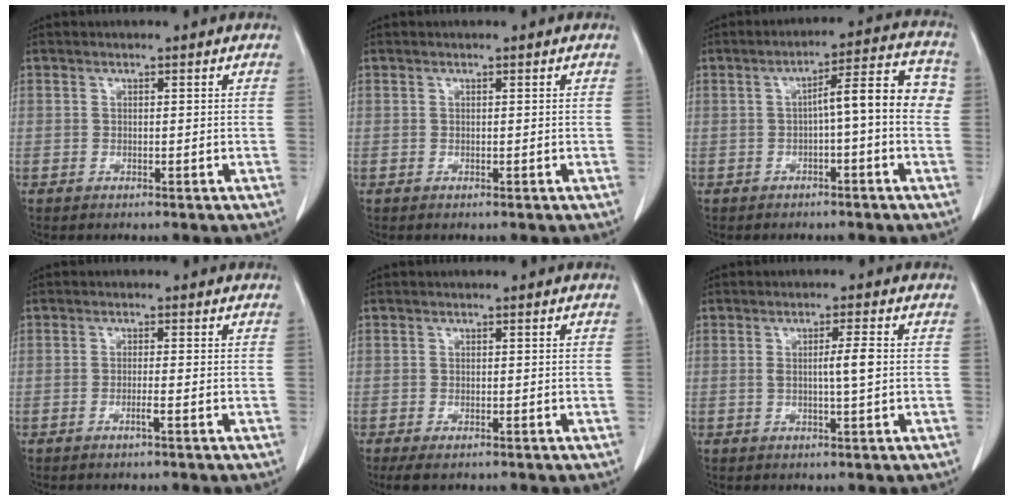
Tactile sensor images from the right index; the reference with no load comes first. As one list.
[{"total": 0.0}, {"total": 8.3, "force": [-0.3, 1.4, 8.2], "torque": [-0.107, 0.036, -0.008]}, {"total": 1.5, "force": [-0.8, -0.4, 1.2], "torque": [-0.023, -0.001, -0.014]}, {"total": 2.6, "force": [-1.8, 0.9, 1.7], "torque": [-0.034, -0.008, -0.024]}, {"total": 3.4, "force": [0.1, -0.2, 3.4], "torque": [-0.060, -0.002, 0.000]}]